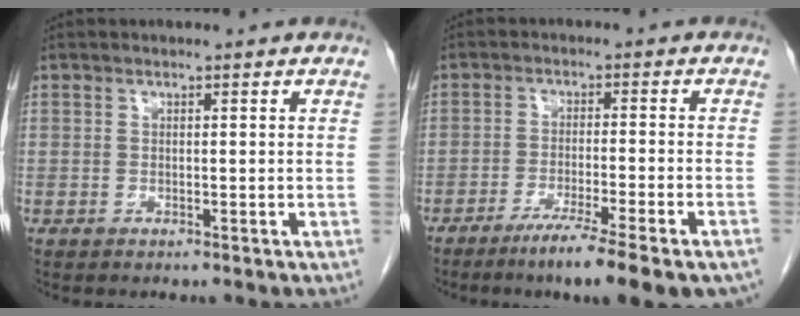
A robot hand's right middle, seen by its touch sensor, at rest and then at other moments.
{"total": 12.2, "force": [-8.8, 0.5, 8.4], "torque": [-0.104, -0.023, -0.130]}